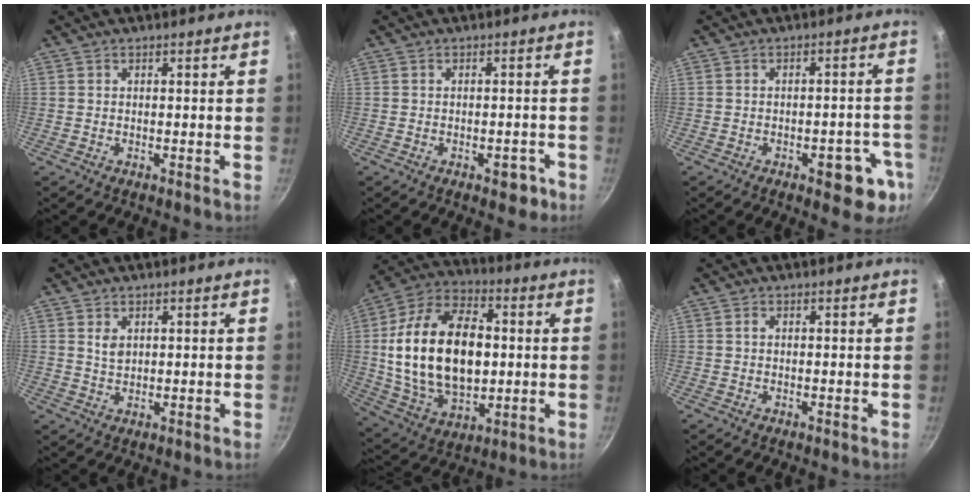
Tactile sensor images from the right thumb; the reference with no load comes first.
{"total": 2.0, "force": [-1.1, 1.0, 1.3], "torque": [-0.013, 0.011, -0.010]}
{"total": 9.0, "force": [-3.9, 4.0, 7.0], "torque": [-0.051, 0.020, -0.045]}
{"total": 2.4, "force": [0.9, 1.6, 1.6], "torque": [-0.025, -0.005, 0.019]}
{"total": 24.8, "force": [1.2, 15.5, 19.3], "torque": [-0.330, 0.011, 0.025]}
{"total": 0.5, "force": [0.1, 0.3, 0.4], "torque": [-0.008, 0.002, 0.001]}